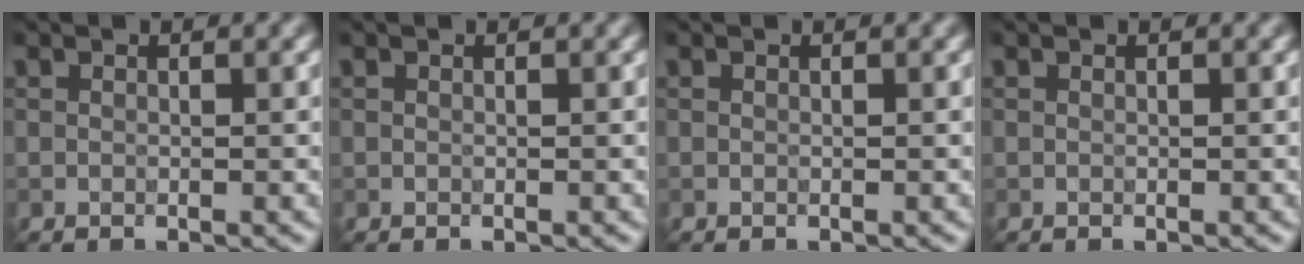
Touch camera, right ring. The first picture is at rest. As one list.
[{"total": 0.0}, {"total": 0.0}, {"total": 0.0}]